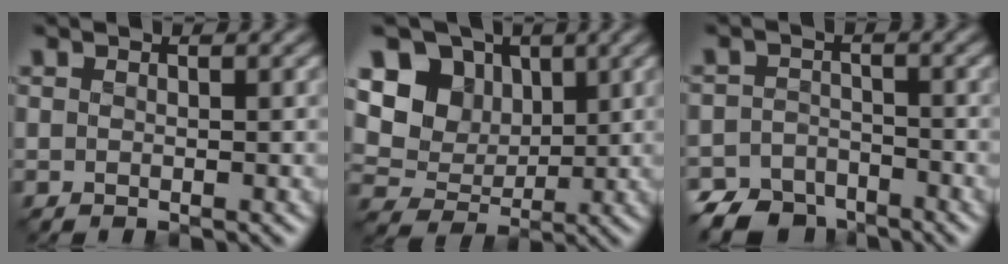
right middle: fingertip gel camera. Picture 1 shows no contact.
{"total": 7.9, "force": [2.9, 6.4, 3.6], "torque": [-0.085, 0.010, 0.046]}
{"total": 5.5, "force": [-4.5, 2.9, 1.4], "torque": [-0.016, -0.012, -0.081]}